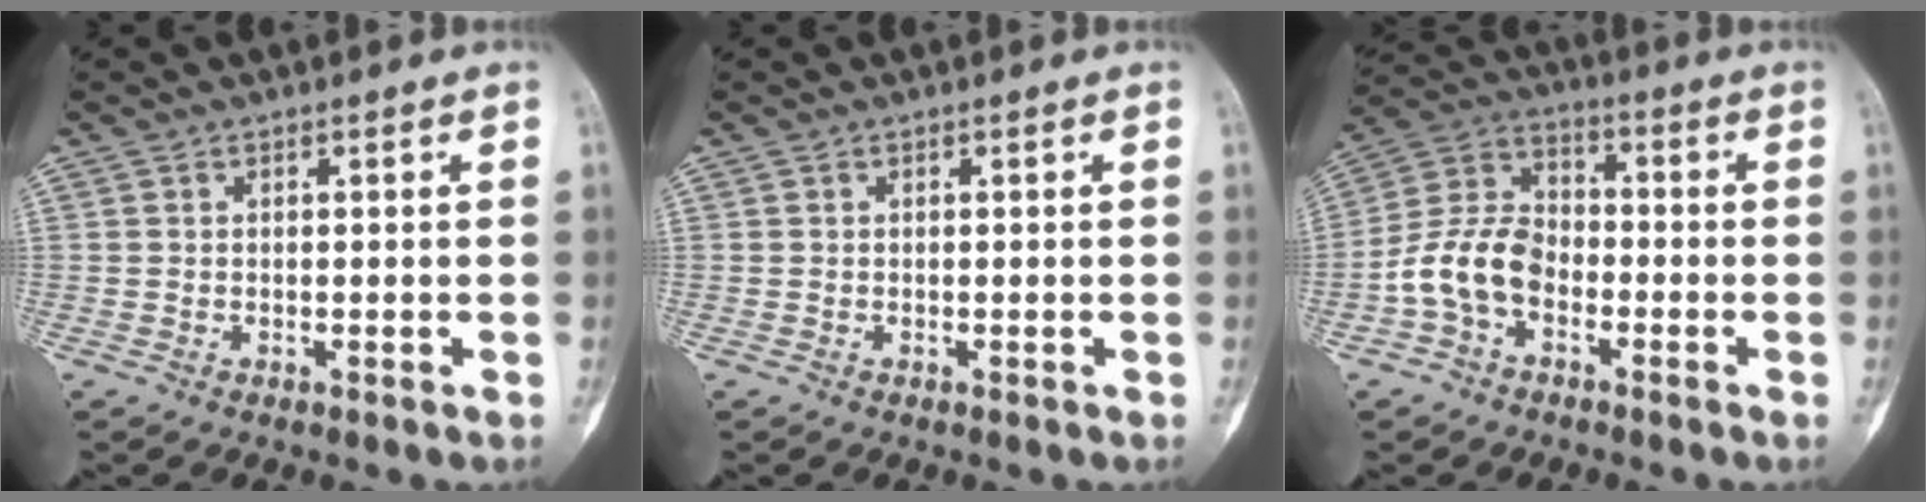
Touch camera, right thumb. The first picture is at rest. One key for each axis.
{"total": 0.0}
{"total": 10.5, "fx": -3.7, "fy": 7.2, "fz": 6.7, "tx": -0.125, "ty": 0.039, "tz": -0.081}